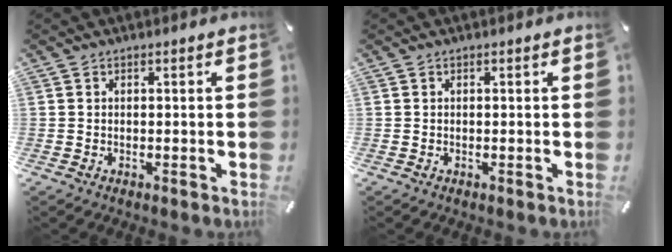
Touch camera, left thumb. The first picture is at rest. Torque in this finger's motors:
{"motor_torque": [0.00, 0.00, 0.00, 0.00, 0.00]}